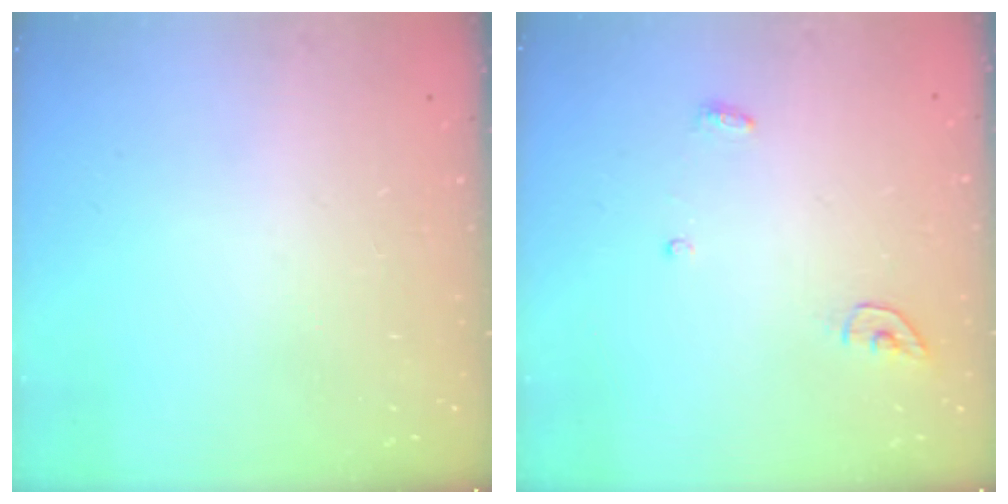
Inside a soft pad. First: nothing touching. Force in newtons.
{"total": 3.8, "press": 3.7, "slide": 0.3}